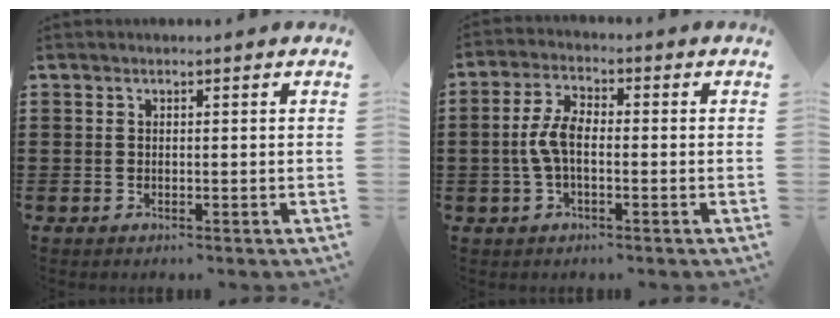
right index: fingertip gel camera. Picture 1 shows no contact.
{"total": 5.6, "force": [-0.8, 2.6, 4.9], "torque": [-0.115, -0.001, -0.023]}